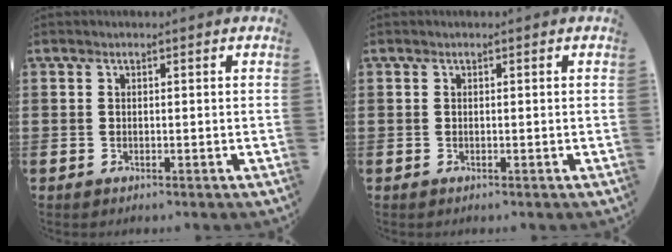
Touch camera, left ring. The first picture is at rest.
{"total": 0.0}